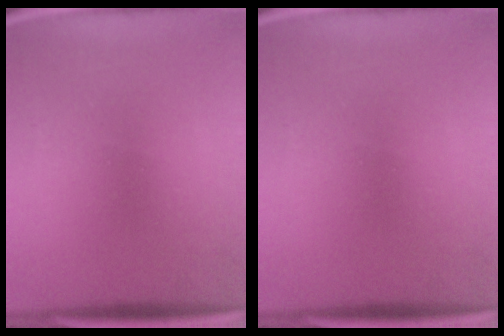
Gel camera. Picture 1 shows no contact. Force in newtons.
{"total": 0.0}